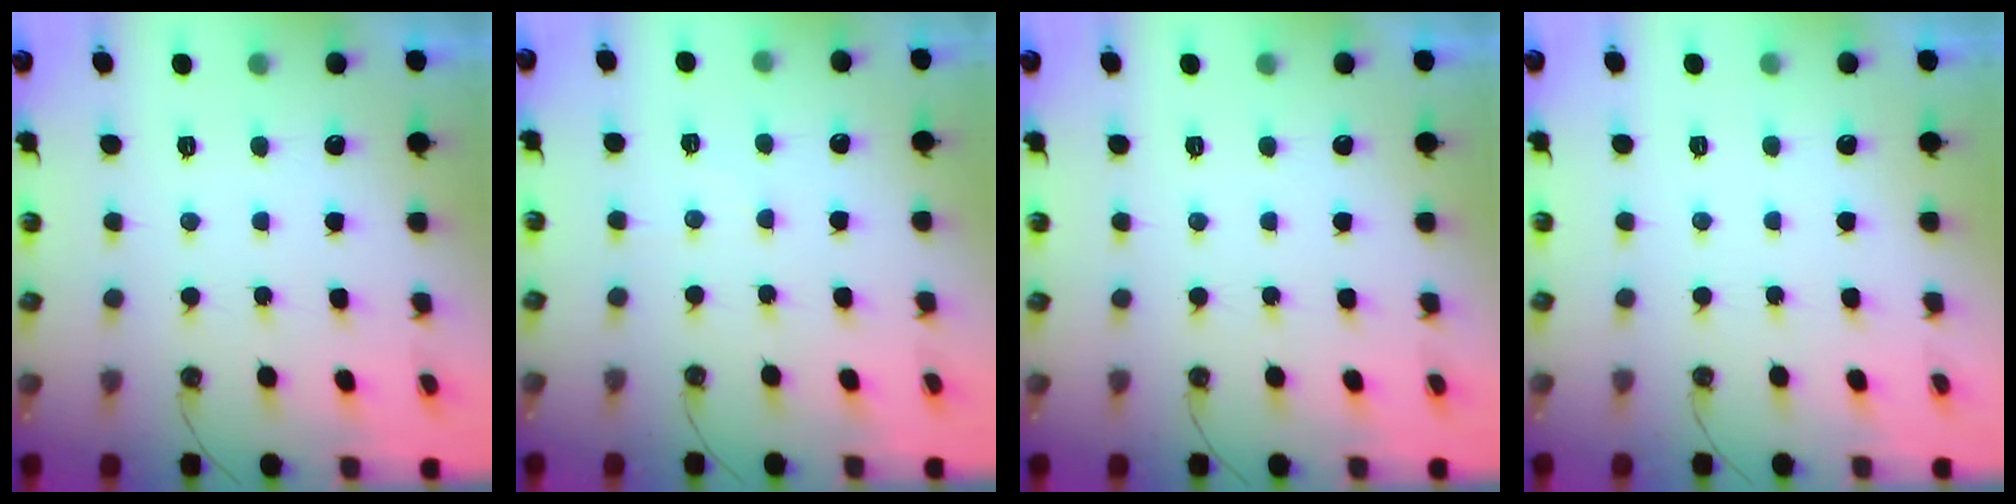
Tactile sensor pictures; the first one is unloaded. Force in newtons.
{"total": 3.7, "press": 3.6, "slide": 0.6}
{"total": 0.0}
{"total": 0.0}